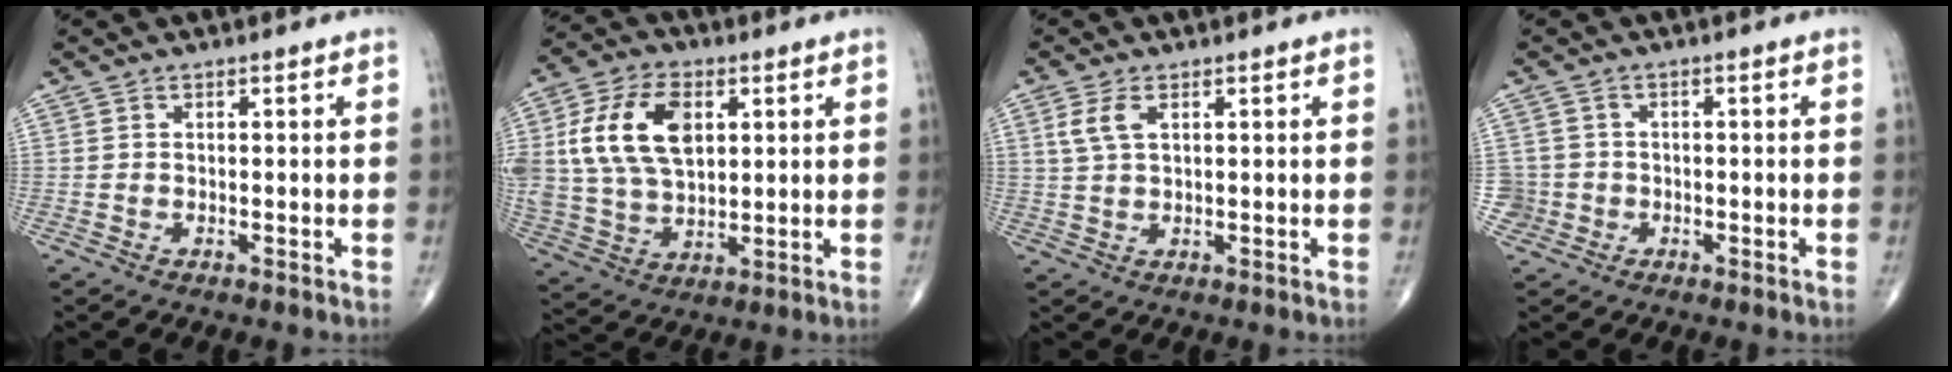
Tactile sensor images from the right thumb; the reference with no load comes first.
{"total": 16.5, "force": [4.2, 10.2, 12.3], "torque": [-0.228, 0.000, 0.082]}
{"total": 4.1, "force": [1.6, 2.0, 3.2], "torque": [-0.074, 0.005, 0.036]}
{"total": 3.4, "force": [-0.8, 3.2, -0.4], "torque": [0.026, 0.013, -0.019]}